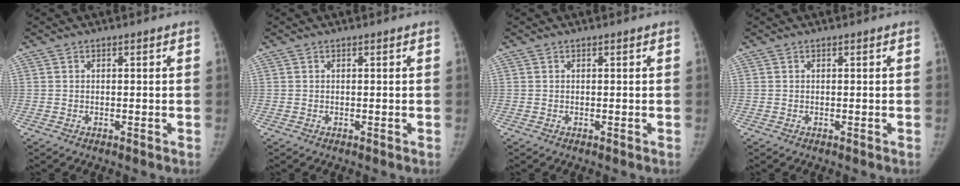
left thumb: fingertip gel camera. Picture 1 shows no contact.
{"total": 0.0}
{"total": 0.0}
{"total": 0.0}